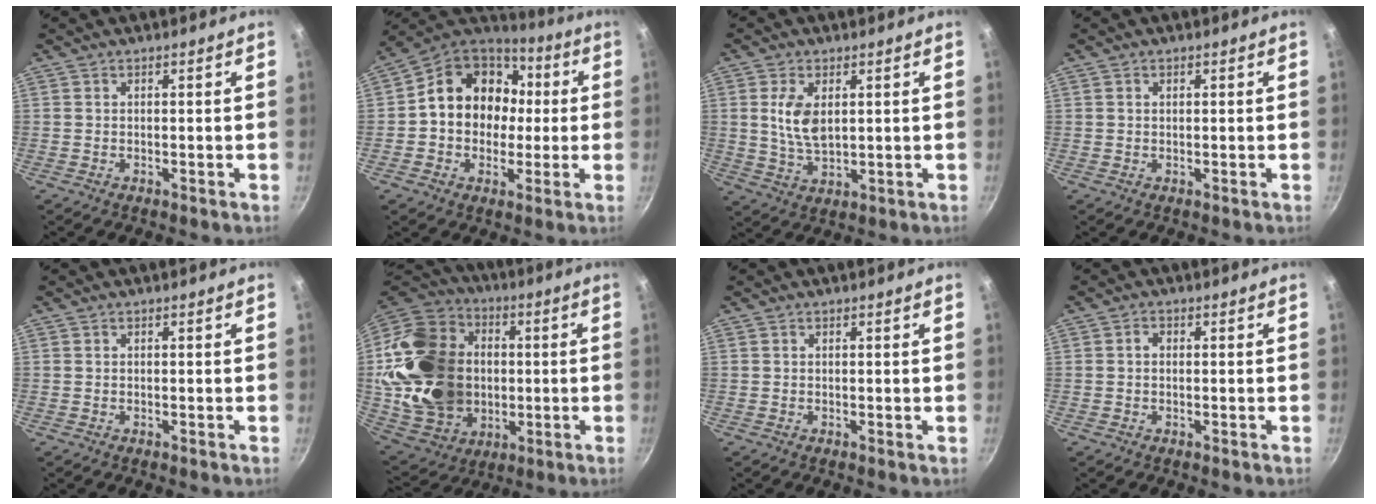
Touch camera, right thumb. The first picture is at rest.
{"total": 17.2, "force": [1.2, 14.4, 9.4], "torque": [-0.118, 0.040, 0.009]}
{"total": 7.2, "force": [1.6, 4.0, 5.8], "torque": [-0.110, -0.013, 0.034]}
{"total": 0.6, "force": [0.2, 0.4, 0.3], "torque": [-0.005, 0.003, 0.004]}
{"total": 0.0}
{"total": 28.5, "force": [0.3, 22.4, 17.5], "torque": [-0.306, 0.030, 0.021]}
{"total": 0.0}
{"total": 1.4, "force": [0.1, 1.1, 0.9], "torque": [-0.015, 0.007, -0.001]}